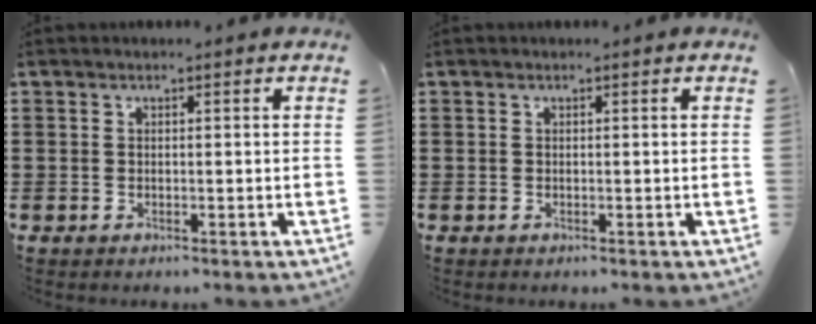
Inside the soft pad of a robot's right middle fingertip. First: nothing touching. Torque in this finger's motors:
{"motor_torque": [-0.02, -0.08, -0.01, 0.00]}